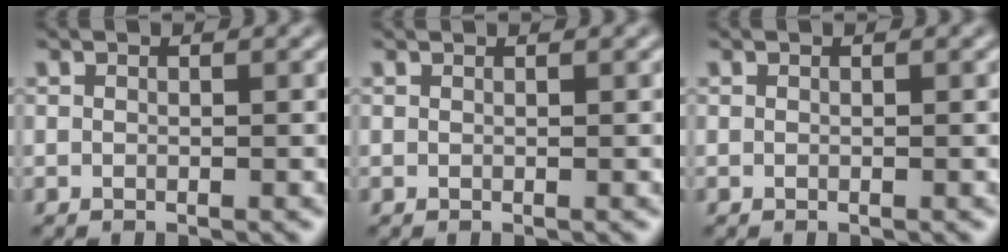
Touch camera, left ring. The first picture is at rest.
{"total": 0.6, "force": [0.6, 0.0, 0.1], "torque": [-0.006, -0.003, 0.004]}
{"total": 0.0}